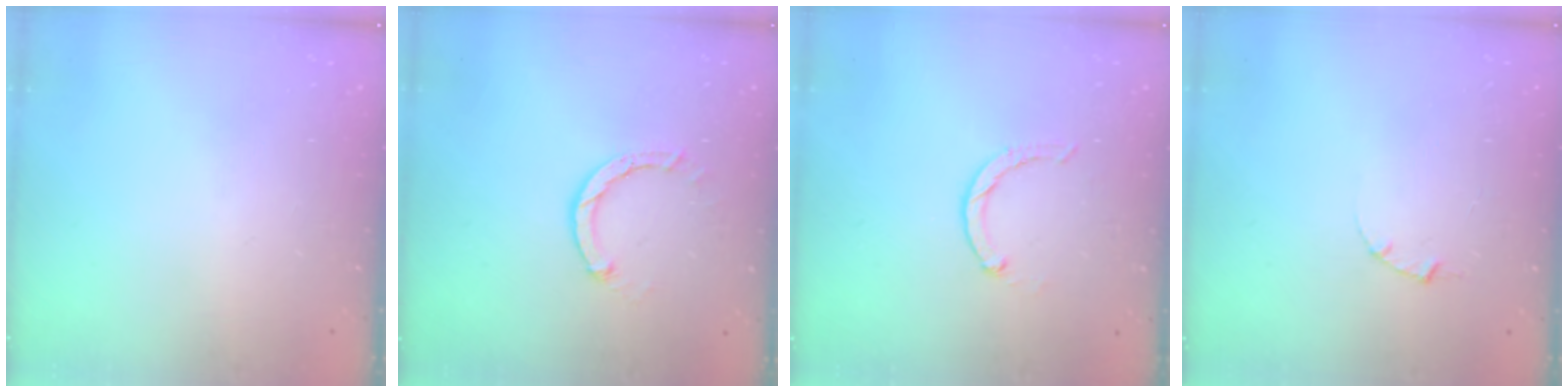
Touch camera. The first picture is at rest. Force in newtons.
{"total": 3.0, "press": 3.0, "slide": 0.4}
{"total": 1.9, "press": 1.9, "slide": 0.3}
{"total": 1.0, "press": 1.0, "slide": 0.3}